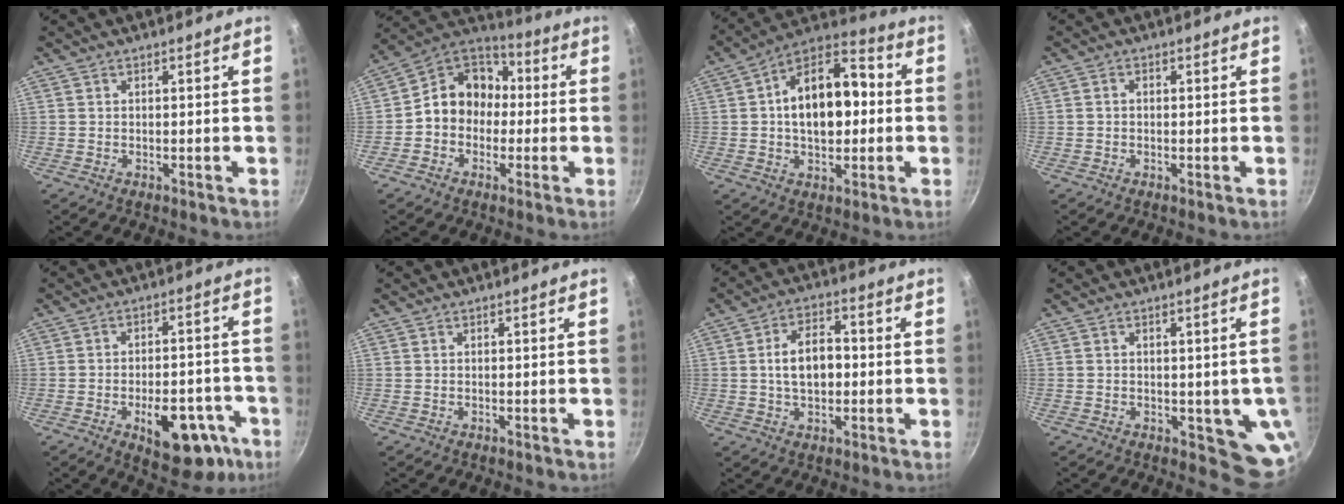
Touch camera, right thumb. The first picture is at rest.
{"total": 12.4, "force": [-0.7, 10.5, 6.6], "torque": [-0.062, 0.044, -0.036]}
{"total": 17.8, "force": [0.8, 11.1, 13.9], "torque": [-0.182, 0.036, -0.001]}
{"total": 1.2, "force": [-0.1, 0.9, 0.7], "torque": [-0.013, 0.007, -0.002]}
{"total": 15.2, "force": [-6.4, 8.3, 11.1], "torque": [-0.104, 0.033, -0.072]}
{"total": 0.0}
{"total": 8.9, "force": [0.0, 5.4, 7.1], "torque": [-0.099, 0.019, -0.005]}
{"total": 7.3, "force": [-0.8, 4.0, 6.0], "torque": [-0.051, -0.013, -0.008]}